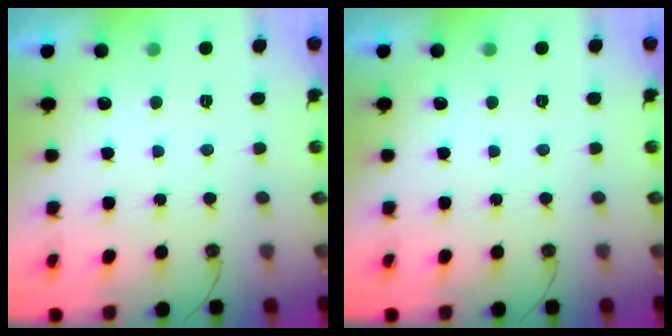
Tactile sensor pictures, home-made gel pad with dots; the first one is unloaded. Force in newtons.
{"total": 0.0}